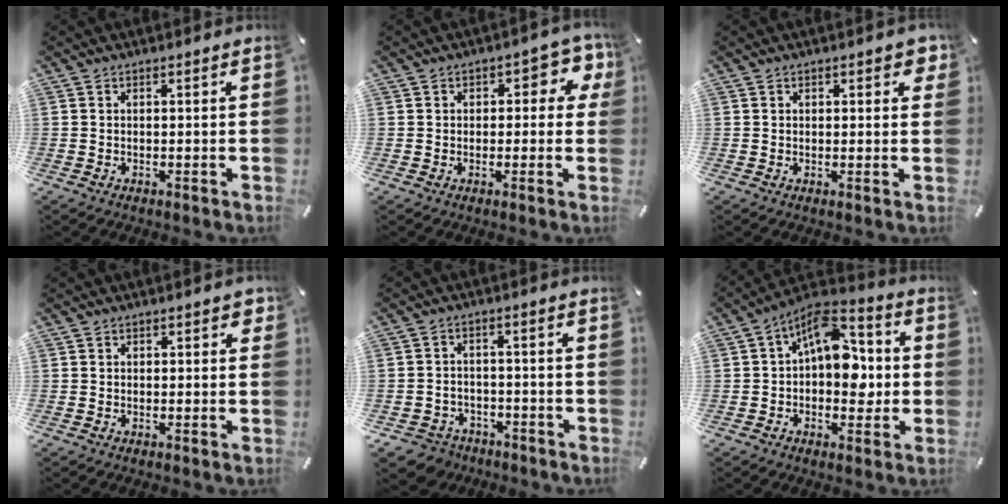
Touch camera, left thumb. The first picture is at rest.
{"total": 5.6, "force": [1.4, 3.8, 3.8], "torque": [-0.040, 0.001, 0.017]}
{"total": 2.1, "force": [1.3, 1.2, 1.1], "torque": [-0.008, 0.000, 0.019]}
{"total": 1.4, "force": [0.7, 0.9, 0.7], "torque": [0.000, -0.001, 0.009]}
{"total": 4.7, "force": [-2.7, 3.7, 0.8], "torque": [-0.027, 0.010, -0.055]}
{"total": 13.9, "force": [1.9, 8.8, 10.6], "torque": [-0.142, -0.014, 0.034]}